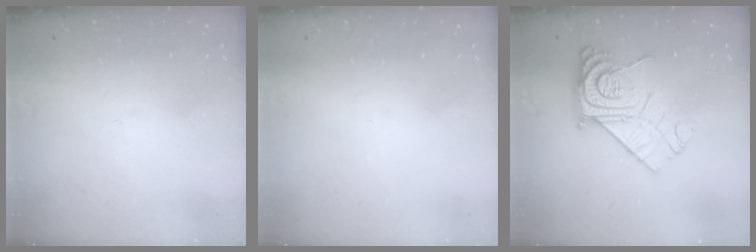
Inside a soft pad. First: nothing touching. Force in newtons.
{"total": 1.5, "press": 1.5, "slide": 0.1}
{"total": 13.5, "press": 13.5, "slide": 1.1}